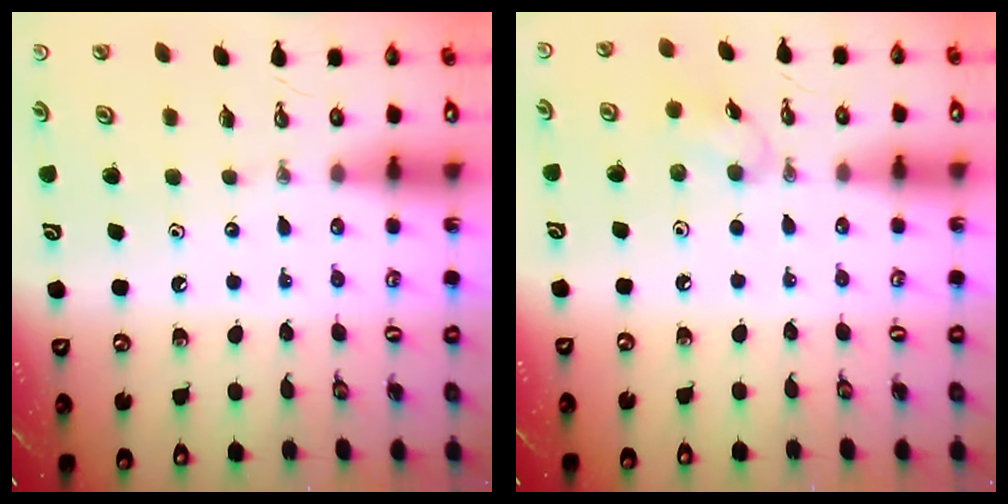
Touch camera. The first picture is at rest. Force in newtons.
{"total": 6.0, "press": 6.0, "slide": 0.8}